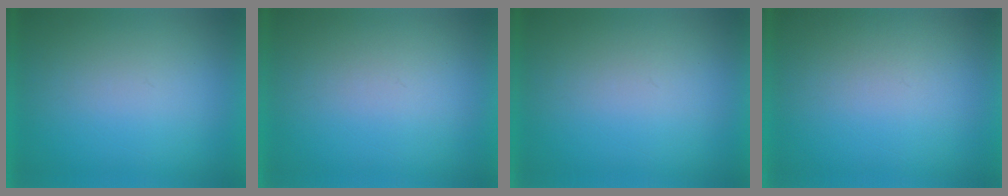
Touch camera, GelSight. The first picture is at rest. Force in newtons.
{"total": 1.2}
{"total": 1.0}
{"total": 1.1}